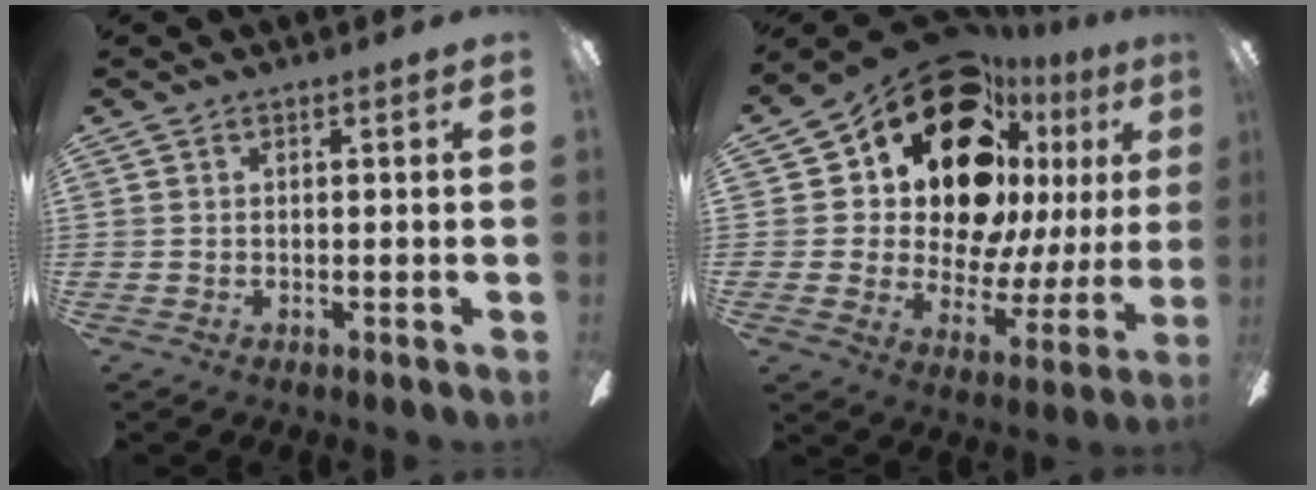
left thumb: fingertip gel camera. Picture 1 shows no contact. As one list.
[{"total": 24.0, "force": [13.5, 13.8, 14.3], "torque": [-0.249, -0.100, 0.248]}]